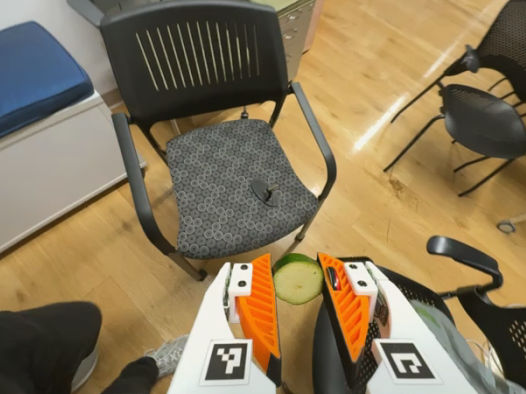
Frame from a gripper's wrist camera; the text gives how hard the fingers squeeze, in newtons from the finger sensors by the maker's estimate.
{"total": 8.5, "left": 8.3, "right": 8.8}